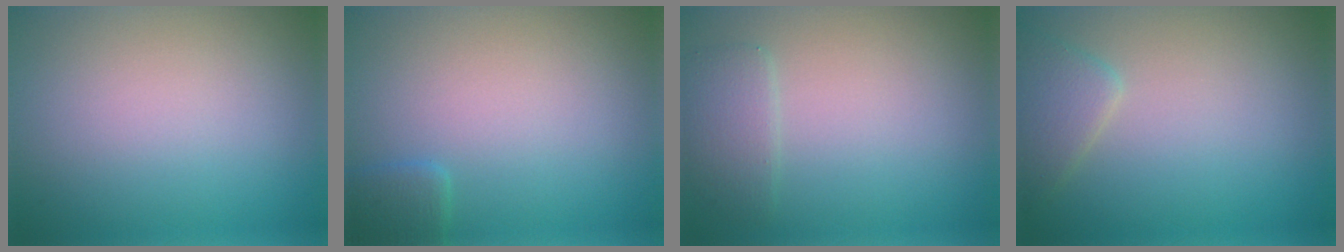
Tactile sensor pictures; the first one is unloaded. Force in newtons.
{"total": 1.5, "press": 1.5, "slide": 0.1}
{"total": 2.0, "press": 2.0, "slide": 0.1}
{"total": 2.3, "press": 2.3, "slide": 0.1}